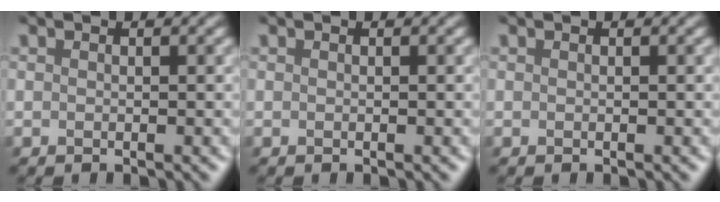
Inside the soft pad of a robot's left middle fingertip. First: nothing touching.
{"total": 0.0}
{"total": 0.0}